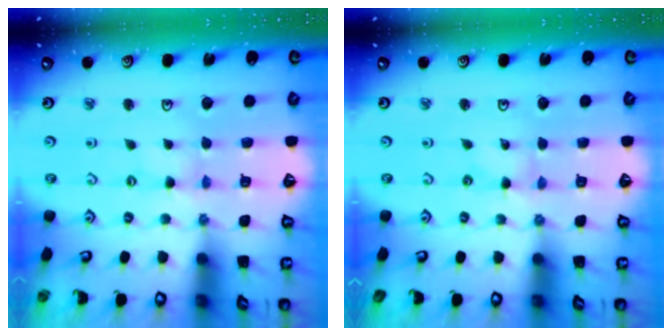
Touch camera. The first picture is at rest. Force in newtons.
{"total": 0.0}